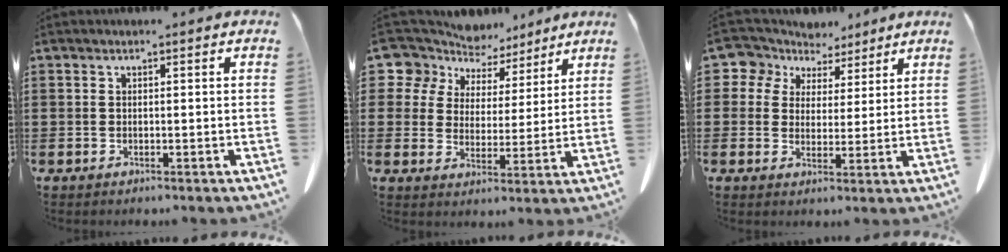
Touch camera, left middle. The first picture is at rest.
{"total": 8.1, "force": [6.7, 4.4, 1.1], "torque": [-0.069, -0.031, 0.126]}
{"total": 6.3, "force": [4.5, 4.3, 0.6], "torque": [-0.053, -0.020, 0.084]}